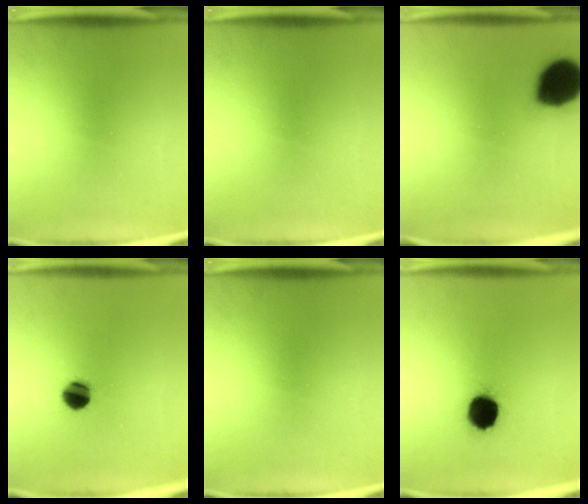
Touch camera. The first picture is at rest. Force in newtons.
{"total": 0.0}
{"total": 16.3}
{"total": 6.4}
{"total": 0.0}
{"total": 11.5}